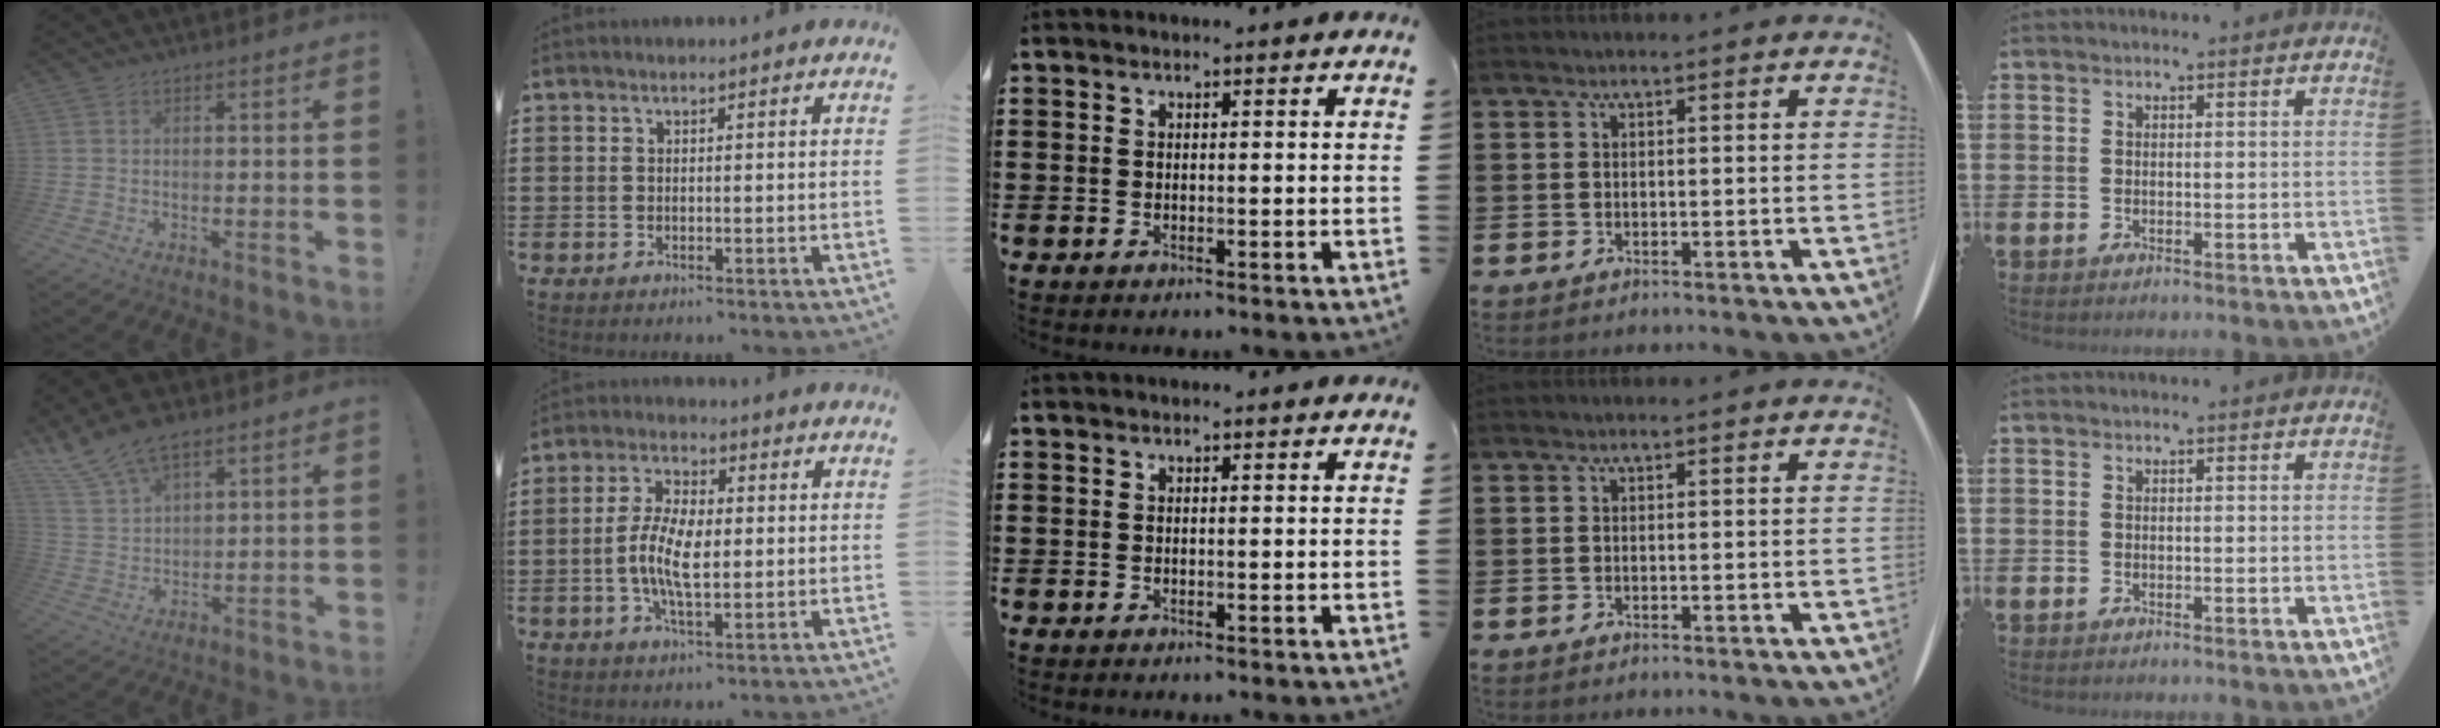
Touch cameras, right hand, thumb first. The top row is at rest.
{"thumb": {"total": 10.0, "force": [7.9, 3.7, 4.8], "torque": [-0.100, -0.038, 0.154]}, "index": {"total": 7.5, "force": [-0.6, 3.1, 6.8], "torque": [-0.148, -0.001, -0.017]}}